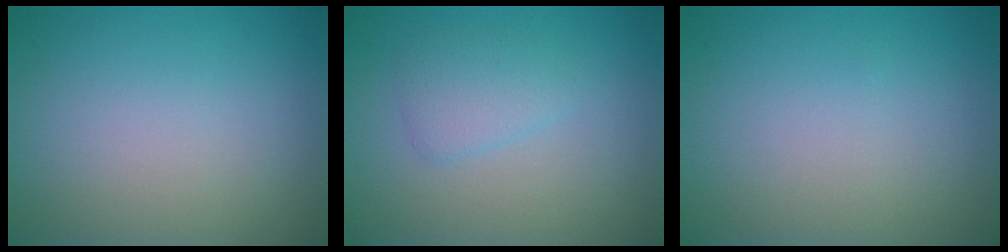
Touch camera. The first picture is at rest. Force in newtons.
{"total": 1.9, "press": 1.9, "slide": 0.1}
{"total": 0.0}